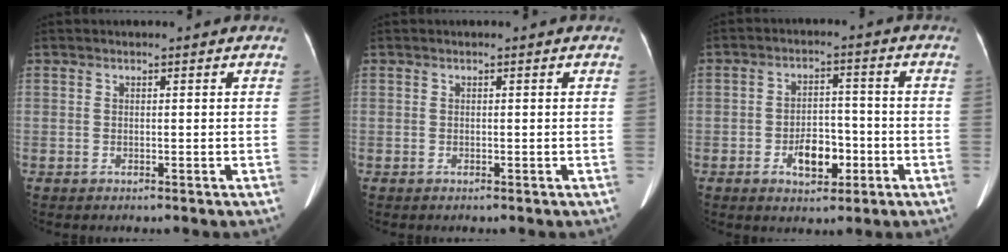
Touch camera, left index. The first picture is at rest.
{"total": 0.0}
{"total": 6.2, "force": [-2.4, 3.5, 4.5], "torque": [-0.081, 0.011, -0.035]}